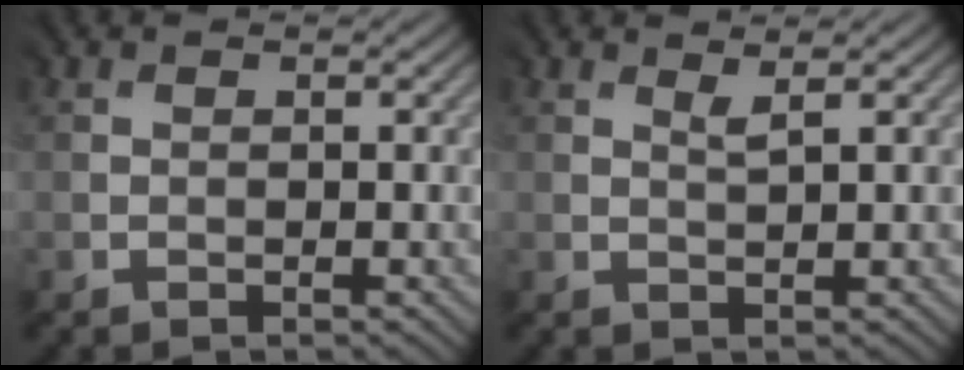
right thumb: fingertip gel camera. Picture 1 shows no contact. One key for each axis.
{"total": 1.1, "fx": 1.0, "fy": -0.1, "fz": 0.4, "tx": -0.014, "ty": -0.001, "tz": 0.020}